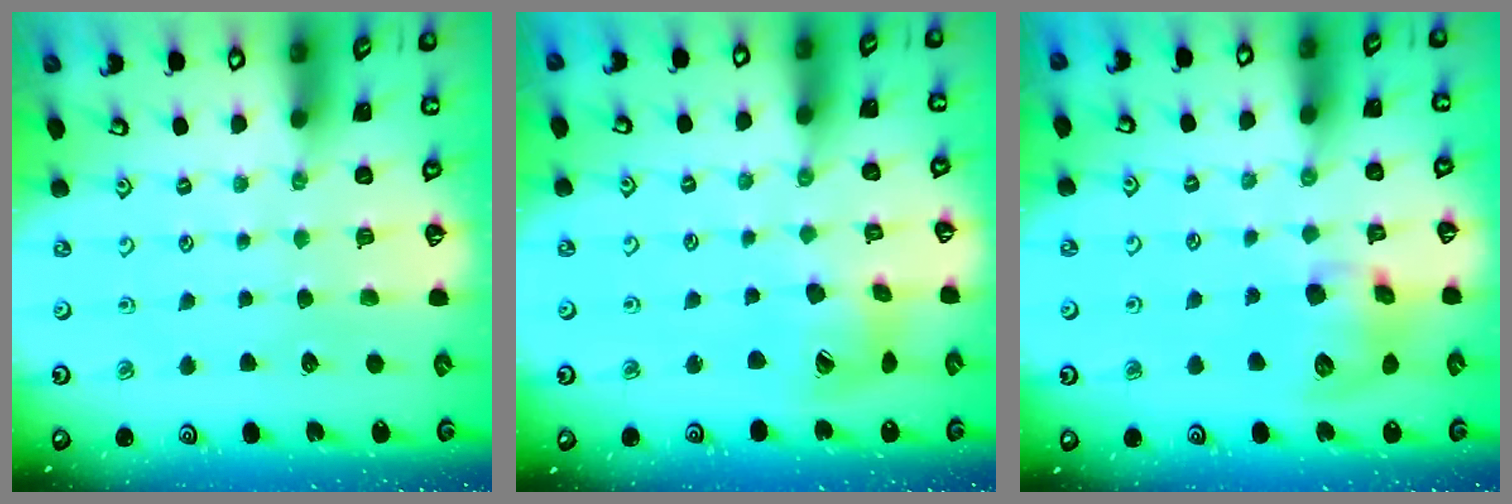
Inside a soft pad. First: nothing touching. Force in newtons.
{"total": 13.3, "press": 13.2, "slide": 1.7}
{"total": 11.6, "press": 11.4, "slide": 2.0}